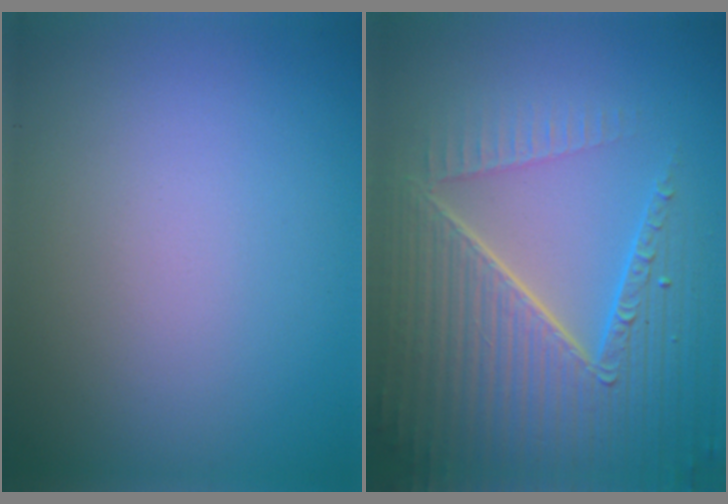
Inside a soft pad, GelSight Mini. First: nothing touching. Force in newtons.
{"total": 8.7, "press": 6.0, "slide": 6.3}